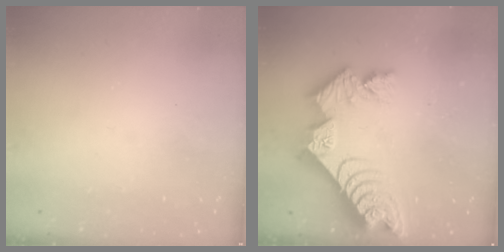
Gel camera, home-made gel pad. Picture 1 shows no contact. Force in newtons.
{"total": 17.0, "press": 16.9, "slide": 1.6}